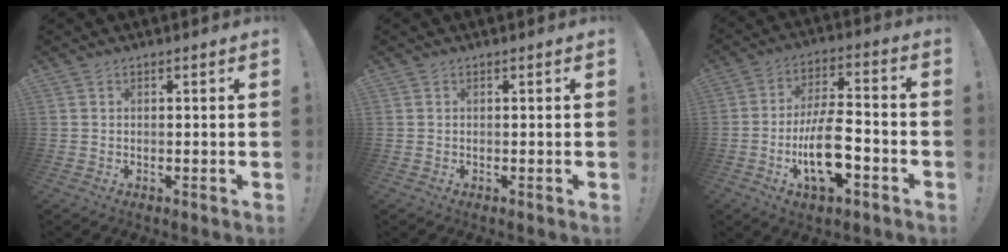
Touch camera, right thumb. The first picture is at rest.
{"total": 0.0}
{"total": 15.1, "force": [-4.9, 6.3, 12.7], "torque": [-0.224, 0.019, -0.083]}